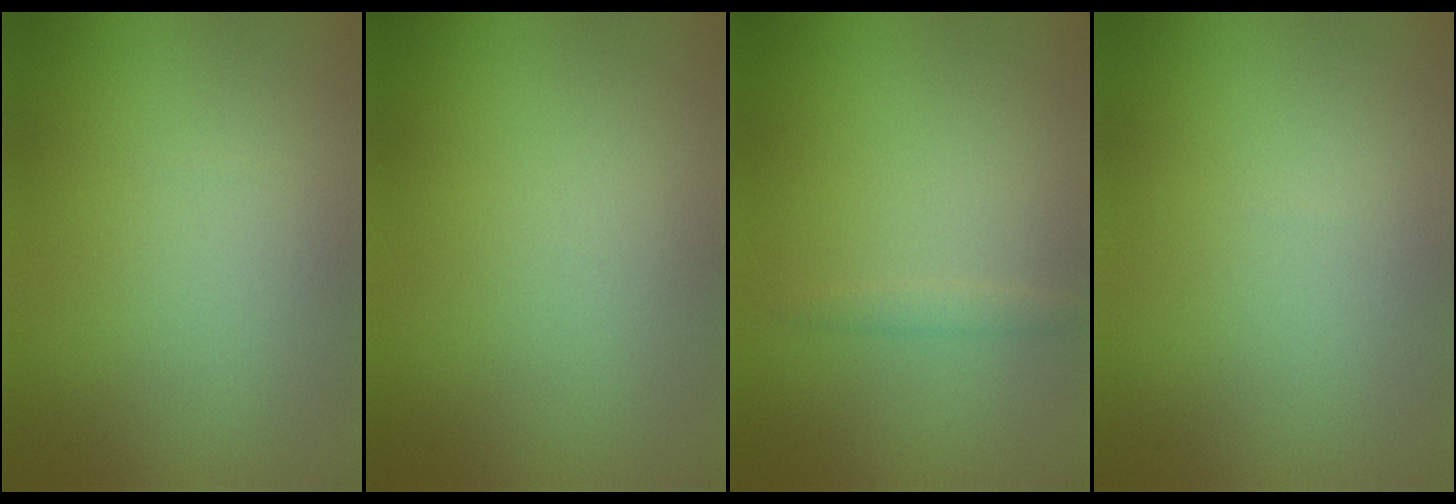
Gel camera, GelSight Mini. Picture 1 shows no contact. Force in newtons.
{"total": 0.0}
{"total": 0.8, "press": 0.8, "slide": 0.0}
{"total": 0.0}